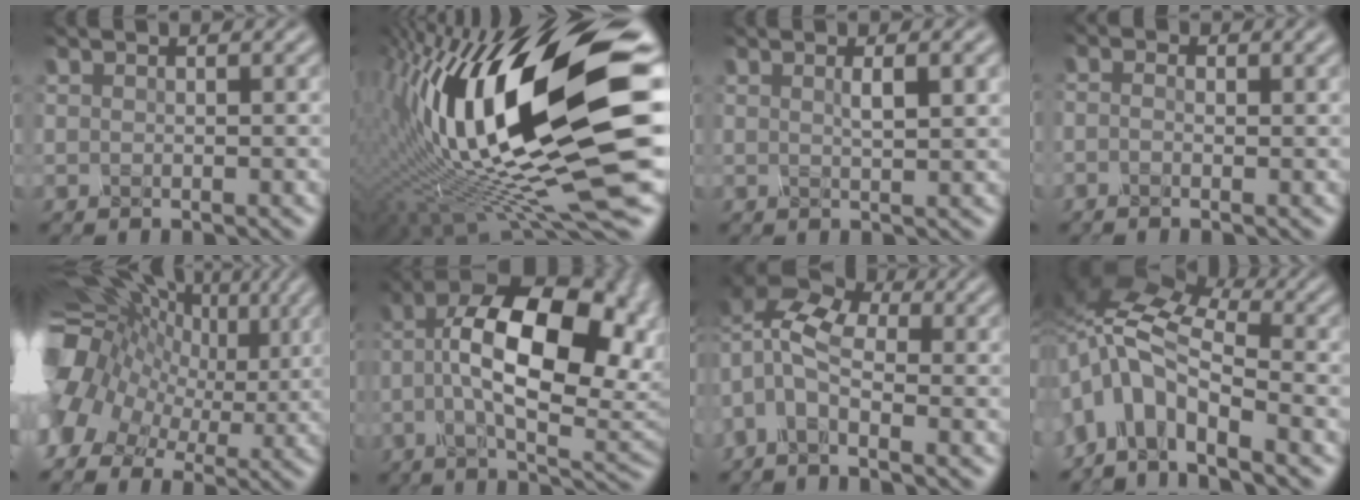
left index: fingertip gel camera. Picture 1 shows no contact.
{"total": 17.6, "force": [0.8, 5.0, 16.9], "torque": [-0.307, -0.014, 0.035]}
{"total": 2.2, "force": [0.2, 0.4, 2.2], "torque": [-0.026, 0.002, 0.009]}
{"total": 1.3, "force": [-1.0, -0.1, 0.8], "torque": [-0.013, -0.007, -0.017]}
{"total": 13.5, "force": [1.1, 10.2, 8.7], "torque": [-0.197, 0.000, 0.041]}
{"total": 14.1, "force": [0.0, 6.9, 12.3], "torque": [-0.183, 0.010, 0.013]}
{"total": 5.2, "force": [-2.8, 2.4, 3.7], "torque": [-0.097, 0.008, -0.049]}
{"total": 6.7, "force": [-4.5, 2.8, 4.0], "torque": [-0.087, 0.009, -0.086]}